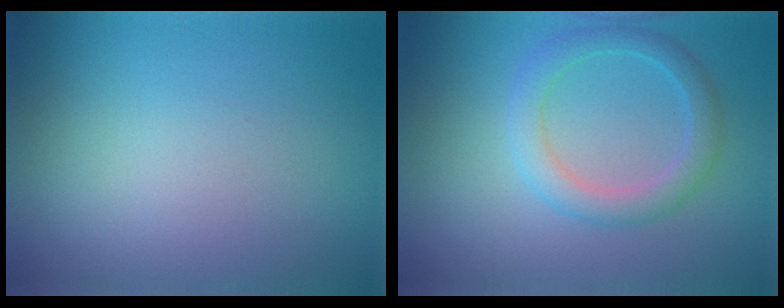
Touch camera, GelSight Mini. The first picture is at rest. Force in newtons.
{"total": 3.0, "press": 3.0, "slide": 0.1}